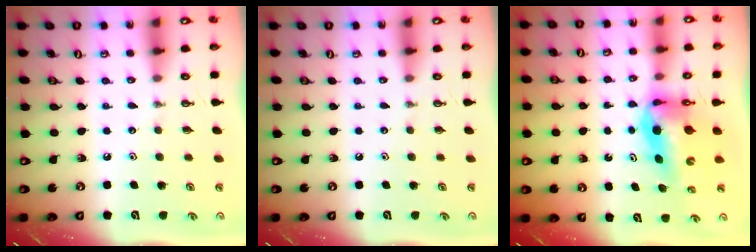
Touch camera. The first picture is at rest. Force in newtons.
{"total": 0.0}
{"total": 9.0, "press": 8.6, "slide": 2.5}